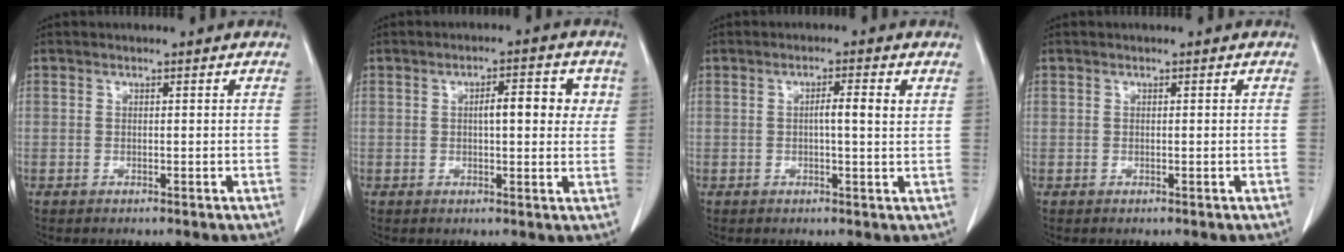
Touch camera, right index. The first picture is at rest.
{"total": 5.9, "force": [1.2, 1.9, 5.5], "torque": [-0.078, 0.014, 0.014]}
{"total": 3.4, "force": [0.7, 0.2, 3.3], "torque": [-0.053, 0.005, 0.008]}
{"total": 0.0}